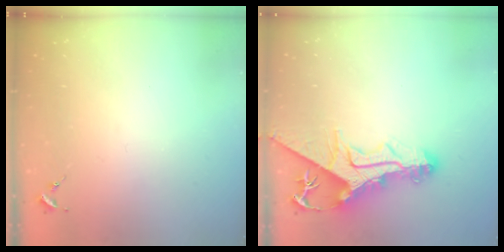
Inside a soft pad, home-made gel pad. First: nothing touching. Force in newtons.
{"total": 15.5, "press": 15.5, "slide": 1.3}